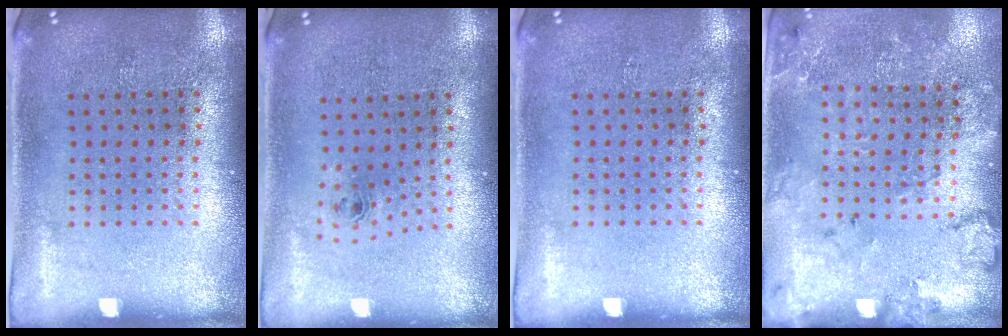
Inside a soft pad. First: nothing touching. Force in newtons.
{"total": 0.8, "press": 0.4, "slide": 0.7}
{"total": 0.0}
{"total": 1.8, "press": 1.7, "slide": 0.6}